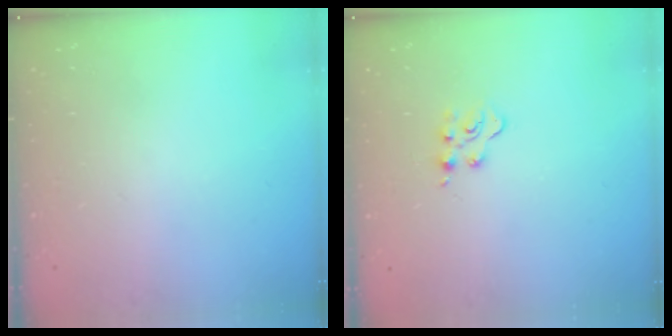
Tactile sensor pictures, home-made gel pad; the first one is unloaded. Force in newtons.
{"total": 3.0, "press": 2.9, "slide": 0.3}